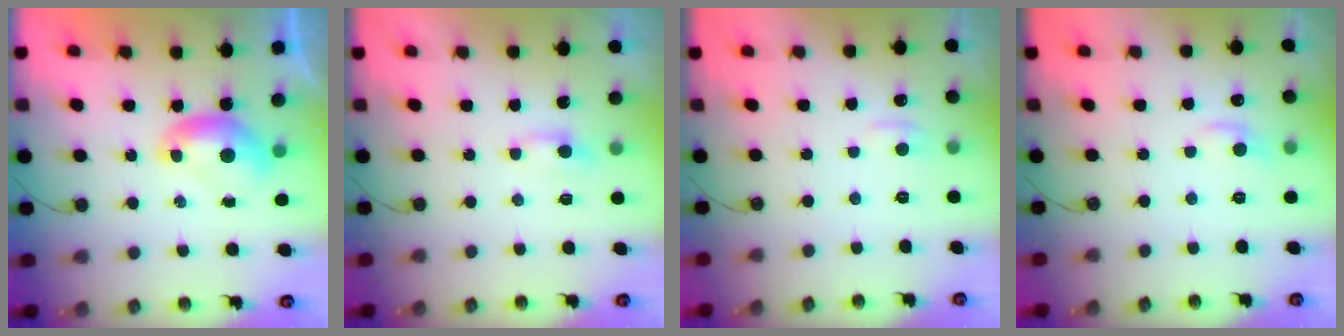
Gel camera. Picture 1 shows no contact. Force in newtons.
{"total": 0.8, "press": 0.6, "slide": 0.5}
{"total": 0.9, "press": 0.6, "slide": 0.7}
{"total": 0.8, "press": 0.1, "slide": 0.8}